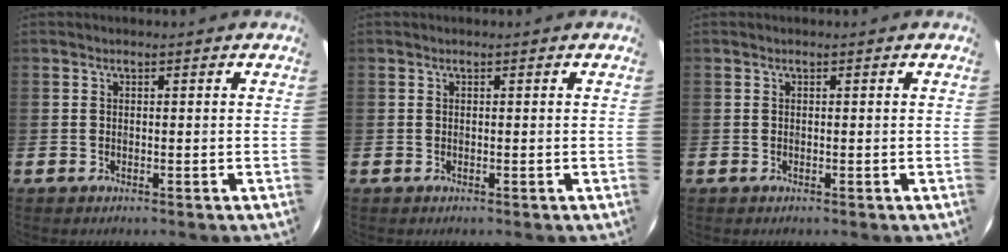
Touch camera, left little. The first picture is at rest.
{"total": 0.0}
{"total": 0.0}